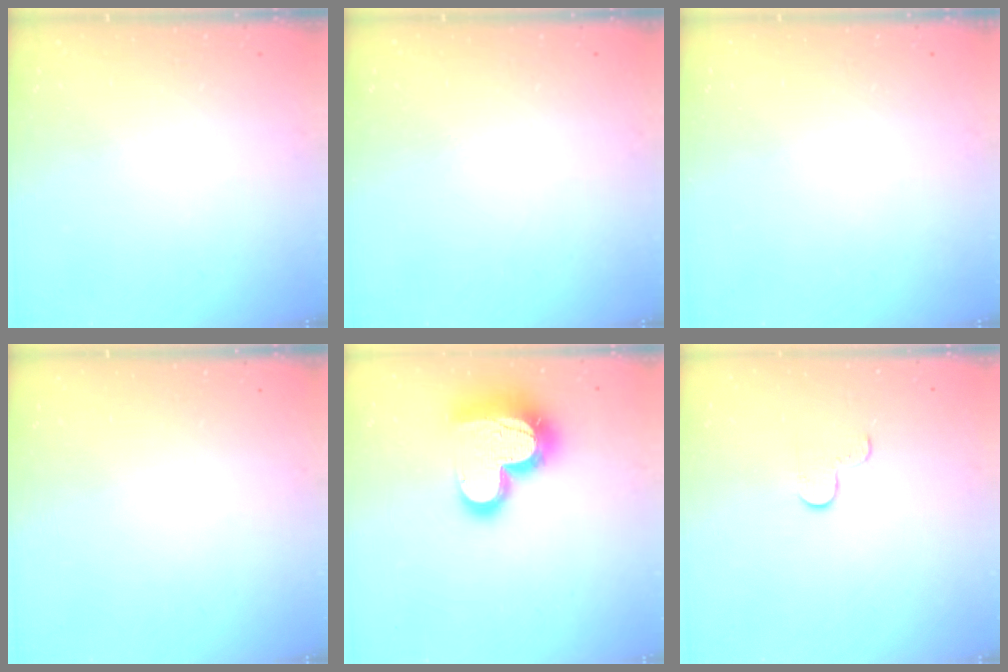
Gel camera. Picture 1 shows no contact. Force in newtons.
{"total": 0.0}
{"total": 0.0}
{"total": 0.0}
{"total": 21.0, "press": 21.0, "slide": 1.7}
{"total": 3.3, "press": 3.3, "slide": 0.4}